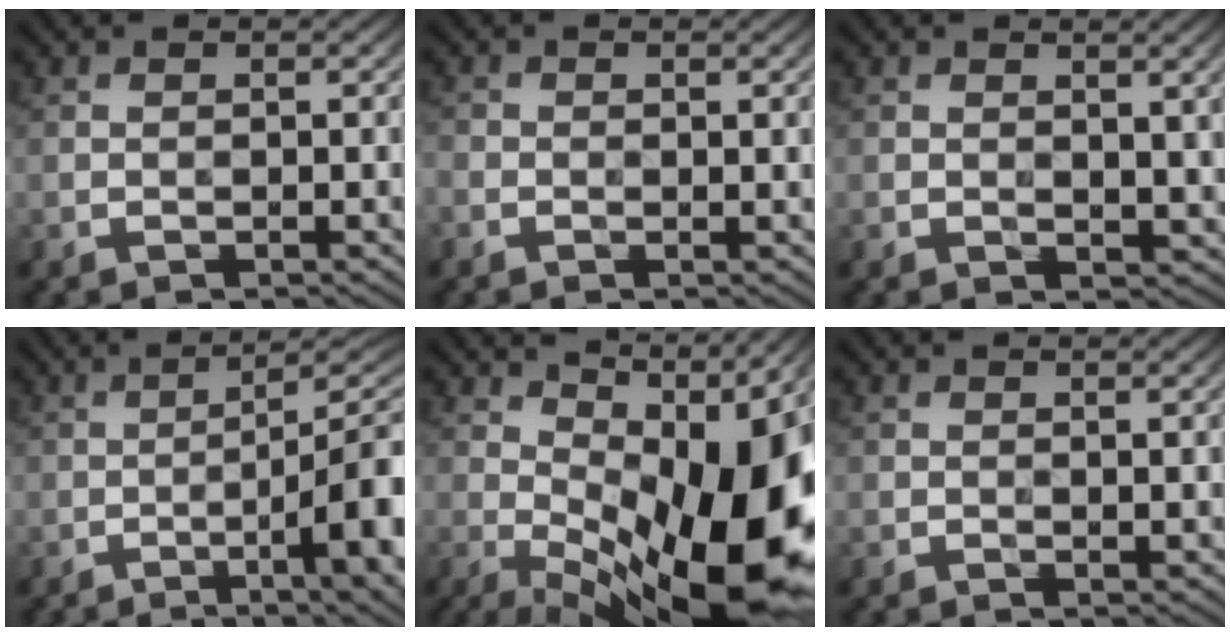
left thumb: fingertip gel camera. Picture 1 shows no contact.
{"total": 1.4, "force": [-0.3, 1.1, 0.9], "torque": [-0.021, -0.004, -0.009]}
{"total": 2.4, "force": [1.0, 1.6, 1.5], "torque": [-0.023, -0.003, 0.019]}
{"total": 11.3, "force": [-2.9, 2.7, 10.6], "torque": [-0.130, 0.010, -0.045]}
{"total": 18.4, "force": [-0.8, 7.5, 16.8], "torque": [-0.239, -0.011, 0.001]}
{"total": 0.7, "force": [0.4, 0.3, 0.5], "torque": [-0.005, -0.002, 0.007]}